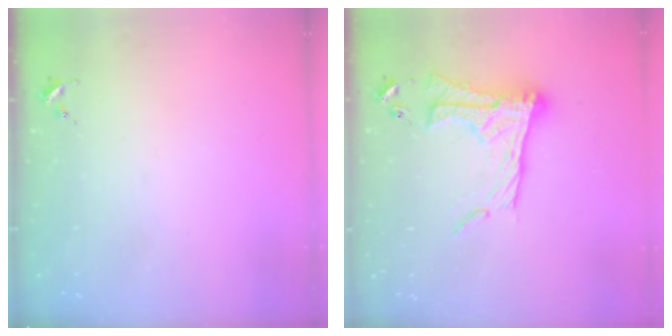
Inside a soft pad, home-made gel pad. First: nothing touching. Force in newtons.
{"total": 18.9, "press": 18.9, "slide": 1.2}